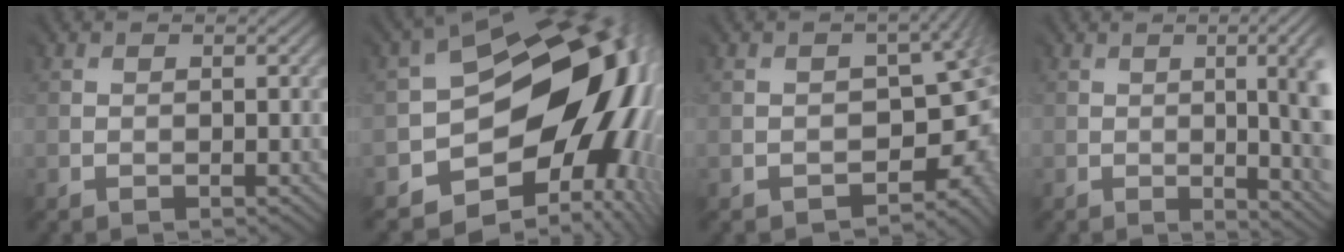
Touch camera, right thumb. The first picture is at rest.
{"total": 16.0, "force": [-3.6, 11.3, 10.7], "torque": [-0.132, -0.019, -0.053]}
{"total": 9.1, "force": [-4.0, 6.4, 5.1], "torque": [-0.018, -0.011, -0.031]}
{"total": 9.8, "force": [-1.2, 3.7, 9.0], "torque": [-0.076, 0.008, -0.017]}